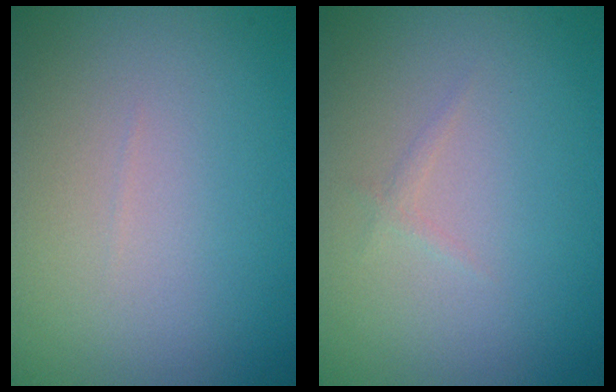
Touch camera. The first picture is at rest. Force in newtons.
{"total": 0.6, "press": 0.6, "slide": 0.1}